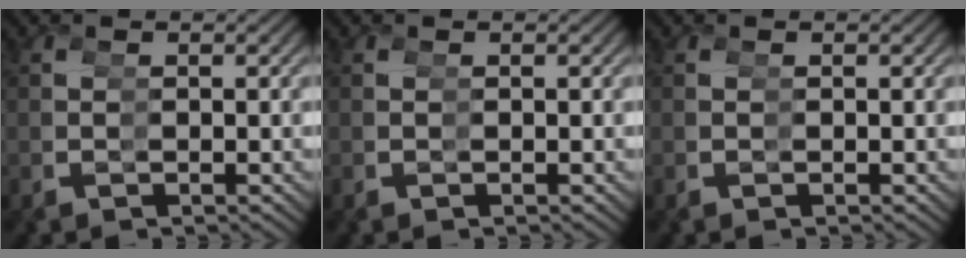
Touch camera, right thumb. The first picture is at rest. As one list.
[{"total": 0.0}, {"total": 0.0}]